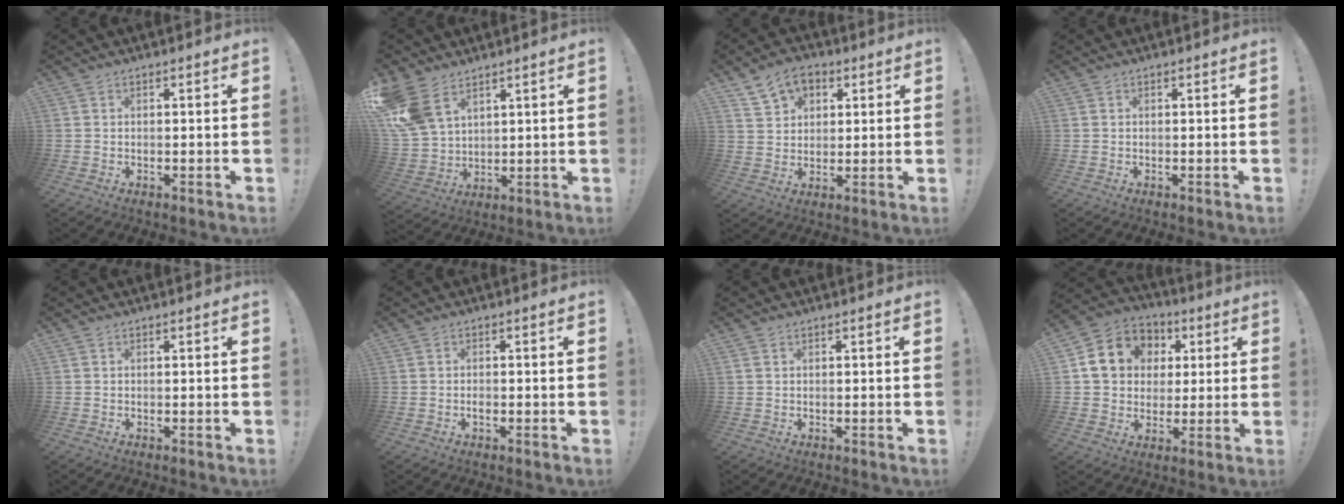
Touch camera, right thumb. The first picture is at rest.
{"total": 12.7, "force": [7.4, 7.8, 6.8], "torque": [-0.141, -0.034, 0.149]}
{"total": 9.0, "force": [5.0, 6.5, 3.7], "torque": [-0.061, -0.018, 0.097]}
{"total": 0.0}
{"total": 0.0}
{"total": 1.1, "force": [-0.7, 0.5, 0.7], "torque": [-0.004, -0.002, -0.014]}
{"total": 0.6, "force": [0.4, 0.4, 0.2], "torque": [-0.011, 0.004, 0.008]}
{"total": 12.9, "force": [3.1, 11.4, 5.2], "torque": [-0.072, 0.000, 0.070]}